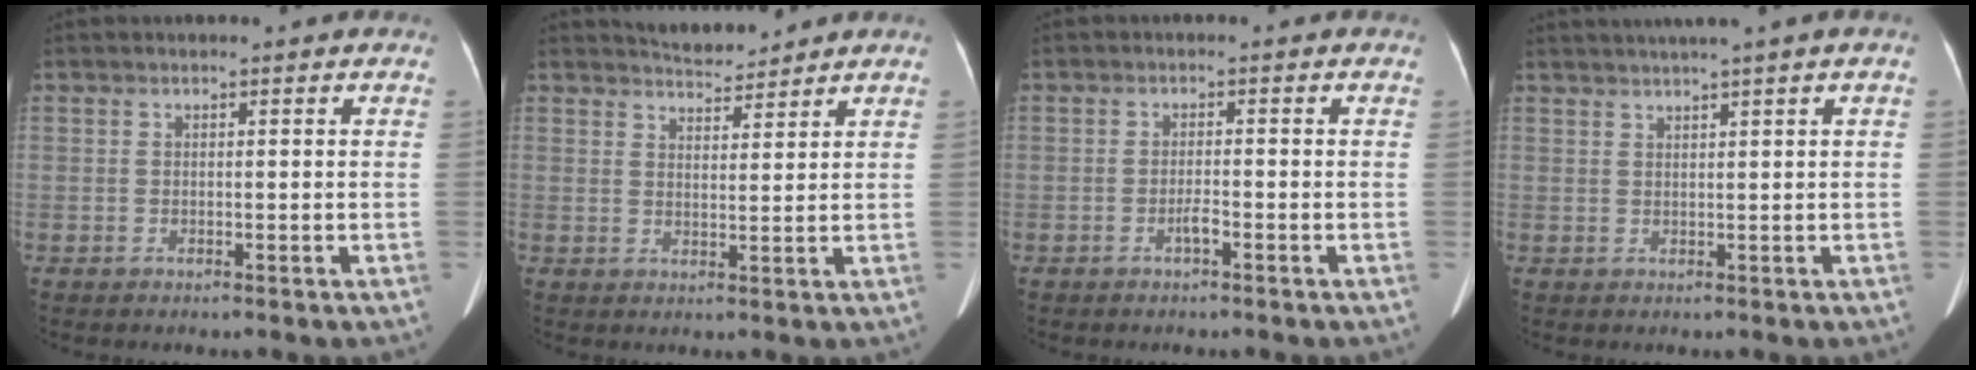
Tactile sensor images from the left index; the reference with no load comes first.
{"total": 4.0, "force": [4.0, 0.4, 0.3], "torque": [-0.009, 0.006, 0.065]}
{"total": 1.5, "force": [-1.0, 0.1, 1.1], "torque": [-0.024, 0.000, -0.015]}
{"total": 4.6, "force": [3.3, -1.0, 3.0], "torque": [-0.046, 0.022, 0.056]}